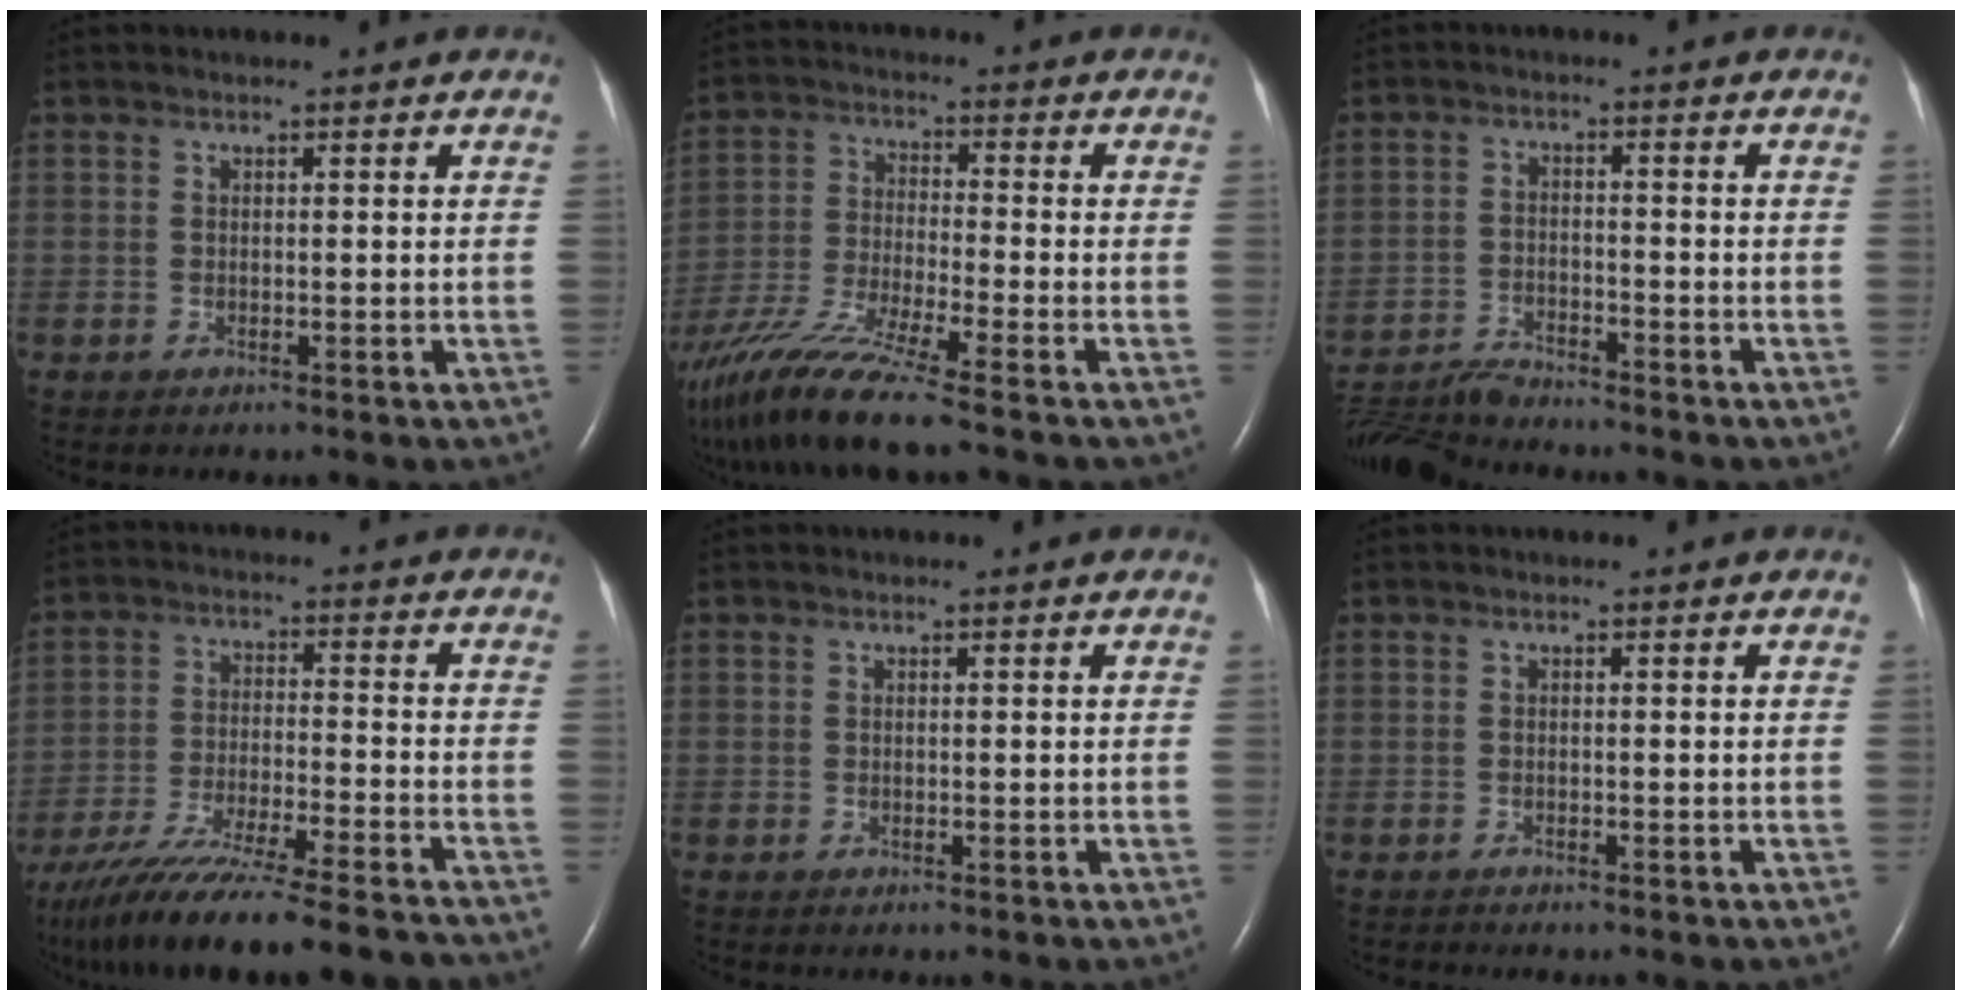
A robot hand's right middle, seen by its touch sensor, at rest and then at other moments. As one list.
[{"total": 13.7, "force": [-10.6, -0.7, 8.6], "torque": [-0.175, -0.038, -0.197]}, {"total": 8.4, "force": [-8.2, 0.3, 1.7], "torque": [-0.035, -0.012, -0.151]}, {"total": 19.6, "force": [-16.9, 0.7, 10.0], "torque": [-0.167, -0.043, -0.271]}, {"total": 0.0}, {"total": 0.5, "force": [-0.5, 0.0, -0.1], "torque": [-0.006, -0.004, -0.010]}]